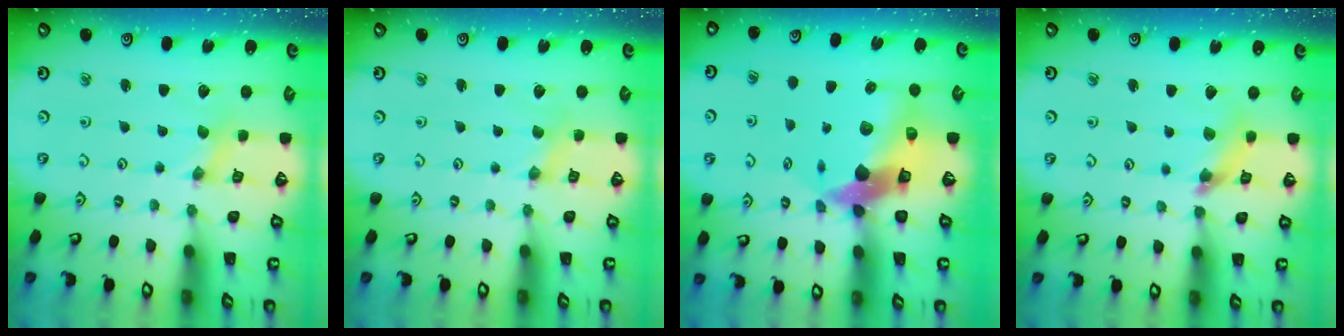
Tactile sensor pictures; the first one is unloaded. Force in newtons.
{"total": 0.9, "press": 0.9, "slide": 0.1}
{"total": 14.0, "press": 13.8, "slide": 2.1}
{"total": 7.3, "press": 7.3, "slide": 0.7}